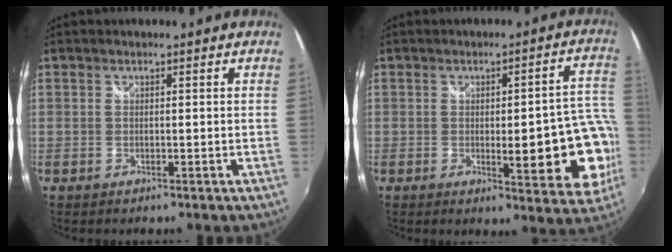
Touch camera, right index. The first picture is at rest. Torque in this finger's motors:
{"motor_torque": [1.92, 0.21, 0.29, 0.05]}